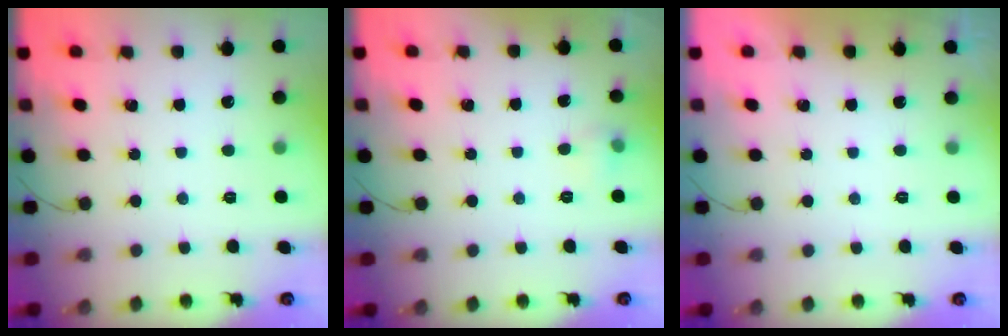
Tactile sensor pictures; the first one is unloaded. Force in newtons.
{"total": 5.0, "press": 3.7, "slide": 3.5}
{"total": 0.0}